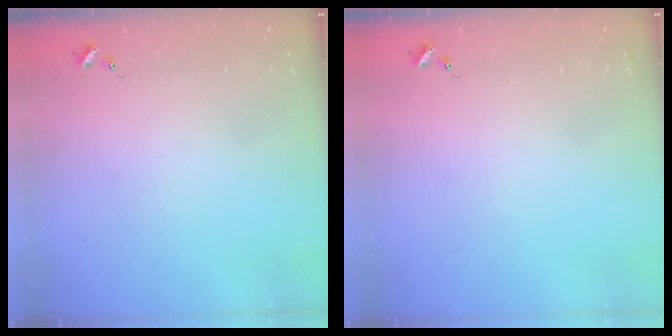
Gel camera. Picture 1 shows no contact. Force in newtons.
{"total": 0.0}